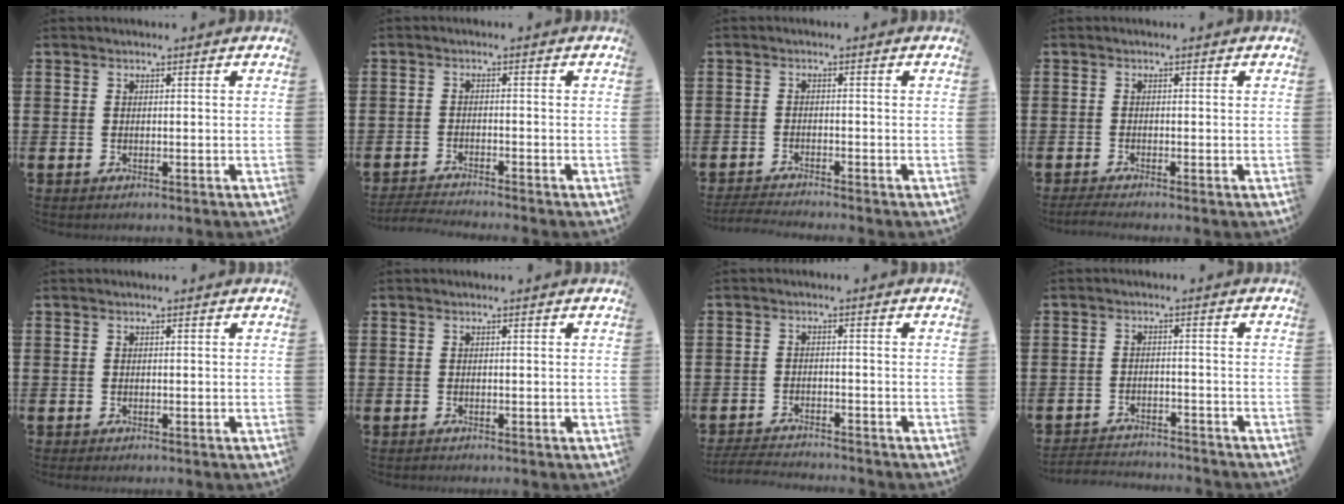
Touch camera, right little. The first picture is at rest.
{"total": 2.1, "force": [-2.0, -0.2, 0.3], "torque": [-0.004, 0.002, -0.042]}
{"total": 1.9, "force": [-1.8, -0.2, 0.4], "torque": [-0.005, 0.003, -0.036]}
{"total": 1.1, "force": [-0.7, 0.0, 0.8], "torque": [-0.012, -0.002, -0.014]}
{"total": 0.0}
{"total": 0.0}
{"total": 2.8, "force": [-2.8, -0.1, 0.2], "torque": [-0.003, 0.002, -0.058]}
{"total": 2.7, "force": [-2.7, 0.0, -0.2], "torque": [-0.002, 0.002, -0.059]}